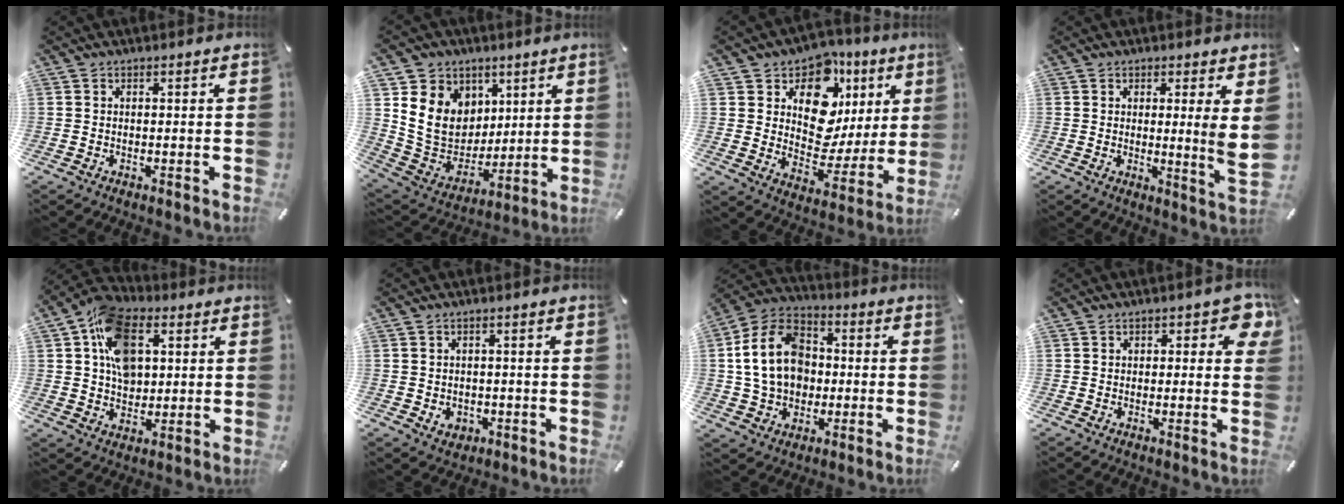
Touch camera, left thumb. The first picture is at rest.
{"total": 14.7, "force": [3.9, 13.0, 5.6], "torque": [-0.118, -0.023, 0.086]}
{"total": 14.4, "force": [6.9, 10.1, 7.5], "torque": [-0.106, -0.064, 0.123]}
{"total": 6.0, "force": [1.5, 0.1, 5.8], "torque": [-0.076, -0.031, 0.019]}
{"total": 13.9, "force": [3.7, 10.3, 8.6], "torque": [-0.148, 0.005, 0.069]}
{"total": 2.9, "force": [-0.4, 2.6, 1.2], "torque": [-0.015, 0.000, -0.010]}
{"total": 15.9, "force": [0.0, 13.0, 9.1], "torque": [-0.198, 0.015, -0.002]}
{"total": 4.5, "force": [1.6, 2.6, 3.4], "torque": [-0.036, 0.000, 0.022]}